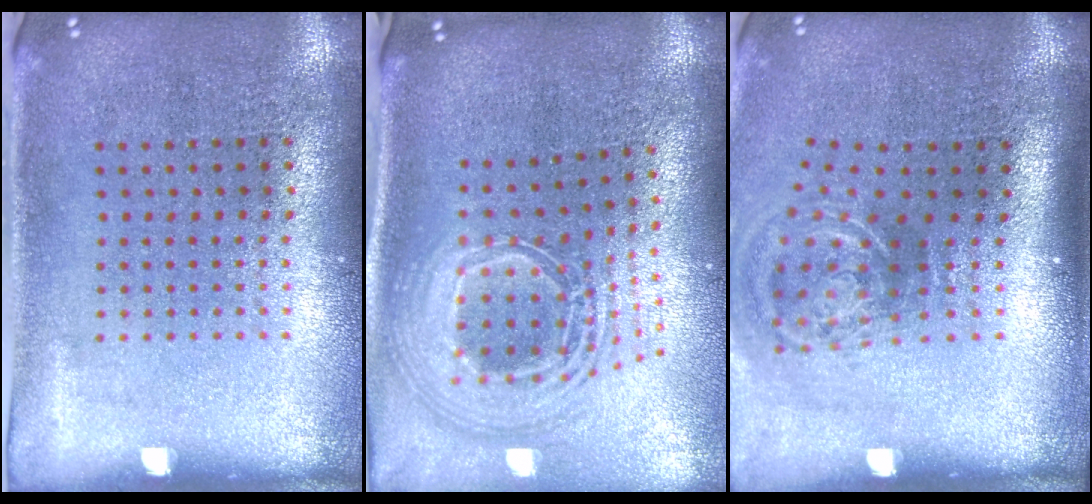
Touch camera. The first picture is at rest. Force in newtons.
{"total": 2.7, "press": 1.8, "slide": 2.0}
{"total": 2.2, "press": 1.4, "slide": 1.7}